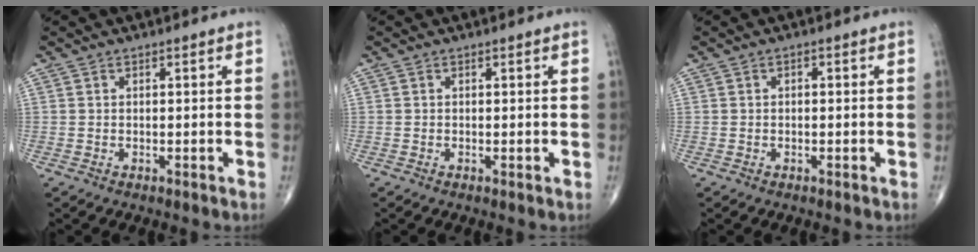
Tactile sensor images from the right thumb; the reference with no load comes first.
{"total": 0.0}
{"total": 0.6, "force": [0.0, 0.4, 0.5], "torque": [-0.006, 0.002, -0.002]}